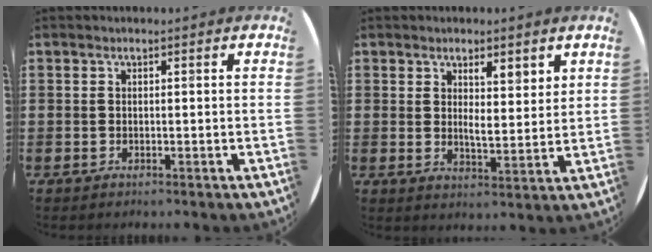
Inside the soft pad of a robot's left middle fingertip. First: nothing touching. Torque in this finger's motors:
{"motor_torque": [1.25, -0.88, 0.17, 0.04]}